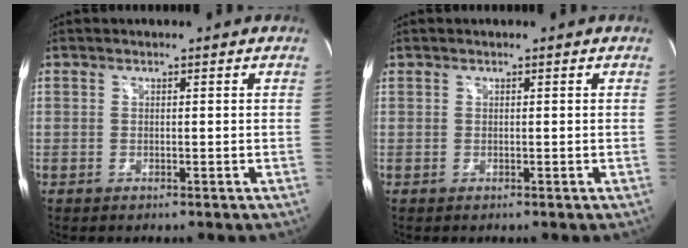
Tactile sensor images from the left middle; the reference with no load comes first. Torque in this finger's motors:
{"motor_torque": [0.24, -0.22, 0.10, 0.00]}